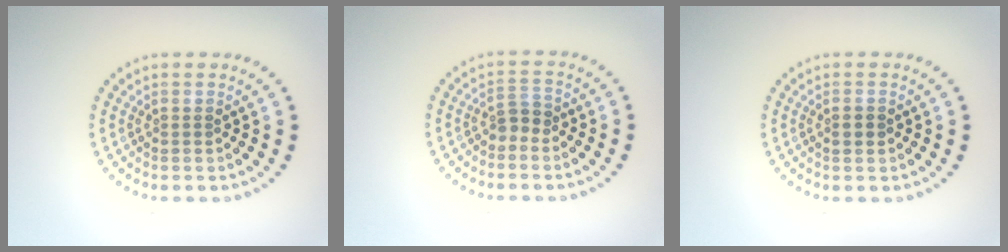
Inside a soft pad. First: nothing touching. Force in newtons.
{"total": 1.3, "press": 1.0, "slide": 0.8}
{"total": 1.3, "press": 1.3, "slide": 0.0}